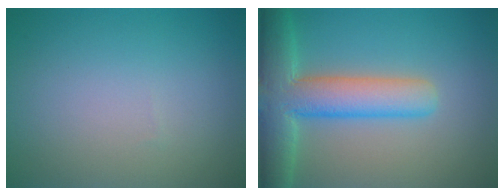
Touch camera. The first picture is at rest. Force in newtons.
{"total": 7.8, "press": 7.8, "slide": 0.6}